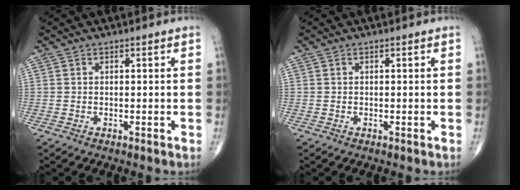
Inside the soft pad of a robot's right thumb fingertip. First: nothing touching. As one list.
[{"total": 0.0}]